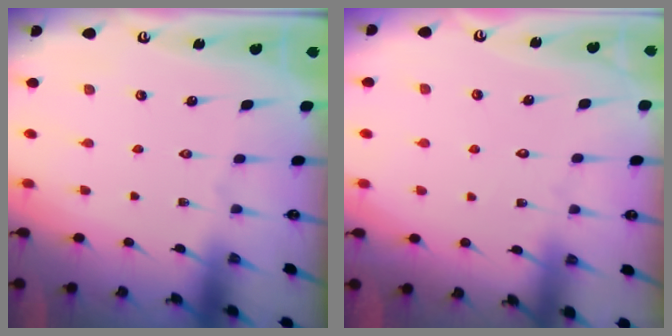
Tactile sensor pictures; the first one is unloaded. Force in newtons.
{"total": 2.7, "press": 2.7, "slide": 0.2}